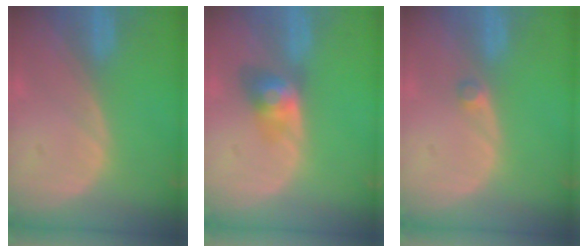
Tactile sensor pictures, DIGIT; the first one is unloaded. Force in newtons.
{"total": 4.0, "press": 4.0, "slide": 0.3}
{"total": 1.3, "press": 1.1, "slide": 0.6}